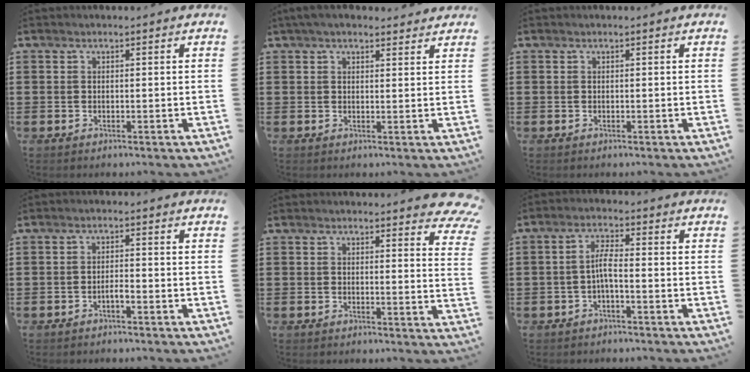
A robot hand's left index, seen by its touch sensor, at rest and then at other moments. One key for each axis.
{"total": 3.0, "fx": 2.6, "fy": 0.9, "fz": 1.3, "tx": -0.032, "ty": 0.003, "tz": 0.048}
{"total": 0.0}
{"total": 1.5, "fx": -0.9, "fy": 0.3, "fz": 1.2, "tx": -0.023, "ty": -0.001, "tz": -0.015}
{"total": 3.8, "fx": 3.5, "fy": 0.4, "fz": 1.4, "tx": -0.016, "ty": -0.020, "tz": 0.060}
{"total": 3.4, "fx": -1.0, "fy": 1.1, "fz": 3.1, "tx": -0.065, "ty": 0.007, "tz": -0.023}